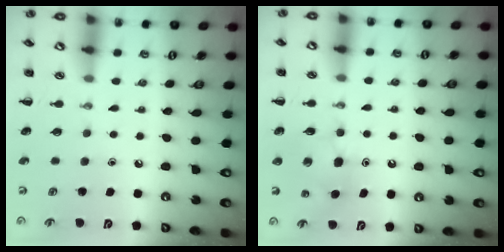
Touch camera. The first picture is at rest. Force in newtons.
{"total": 5.8, "press": 5.7, "slide": 1.1}